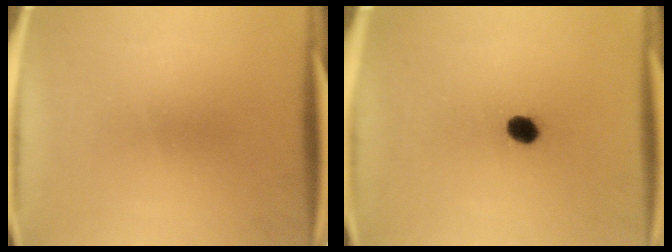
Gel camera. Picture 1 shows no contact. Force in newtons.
{"total": 3.2}